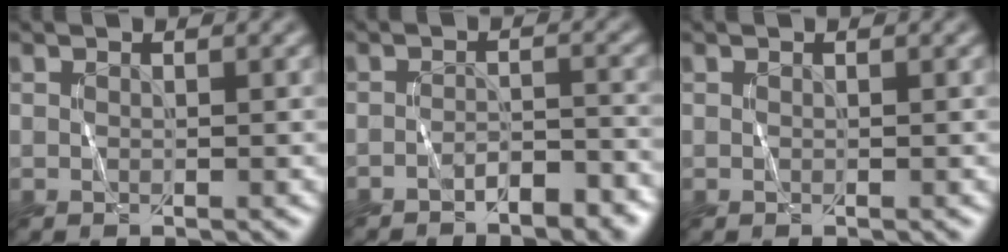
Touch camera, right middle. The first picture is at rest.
{"total": 2.7, "force": [-2.3, 0.7, 1.3], "torque": [-0.017, 0.007, -0.037]}
{"total": 0.0}